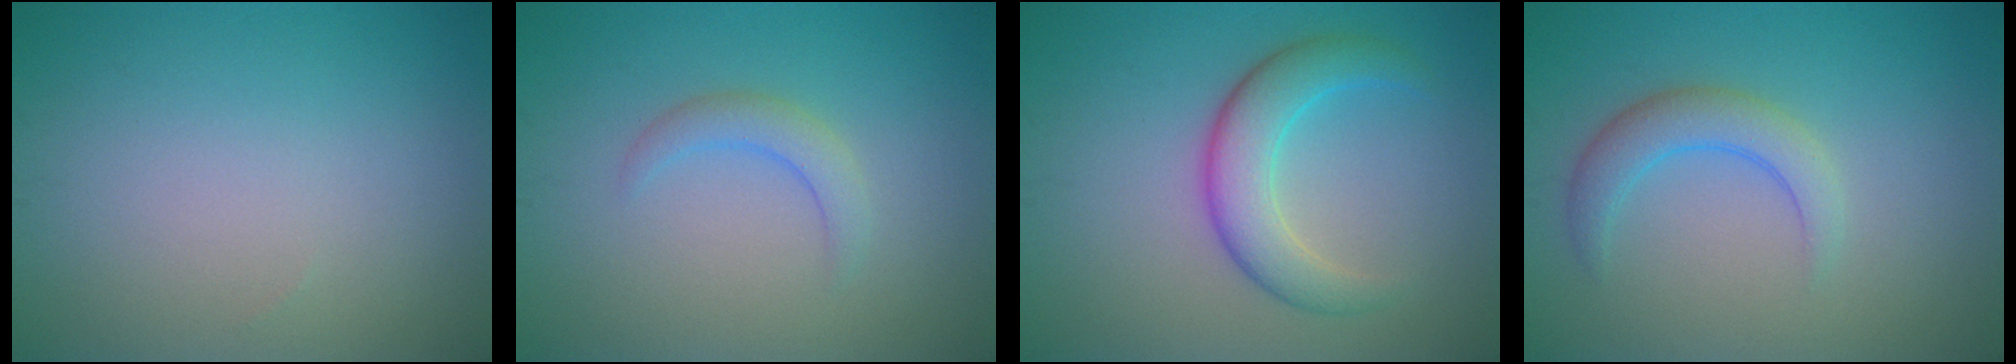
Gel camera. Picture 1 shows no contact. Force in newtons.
{"total": 2.0, "press": 2.0, "slide": 0.3}
{"total": 3.8, "press": 3.8, "slide": 0.0}
{"total": 3.0, "press": 2.9, "slide": 0.2}